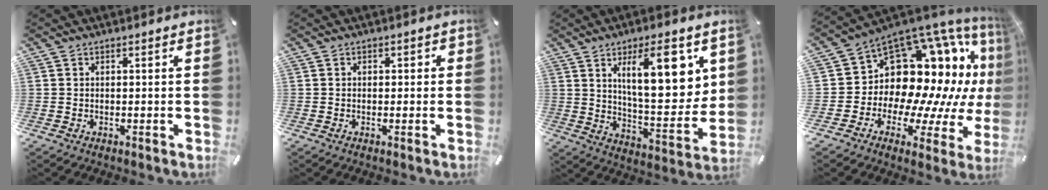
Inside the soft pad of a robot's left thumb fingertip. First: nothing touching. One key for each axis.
{"total": 1.1, "fx": -0.3, "fy": 0.8, "fz": 0.6, "tx": -0.012, "ty": 0.005, "tz": -0.008}
{"total": 18.4, "fx": 7.6, "fy": 7.1, "fz": 15.1, "tx": -0.209, "ty": -0.026, "tz": 0.112}
{"total": 16.7, "fx": 6.6, "fy": 11.5, "fz": 10.1, "tx": -0.131, "ty": -0.110, "tz": 0.129}